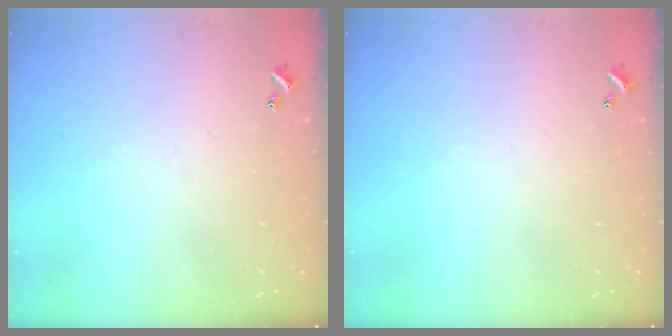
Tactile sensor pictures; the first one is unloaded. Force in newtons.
{"total": 0.0}